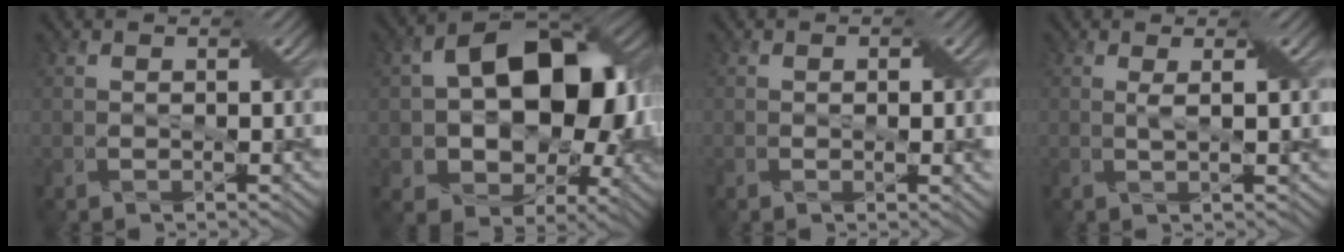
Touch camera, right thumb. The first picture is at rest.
{"total": 17.1, "force": [0.8, 11.5, 12.5], "torque": [-0.179, -0.013, 0.021]}
{"total": 2.8, "force": [0.1, 0.8, 2.7], "torque": [-0.039, 0.001, 0.003]}
{"total": 1.6, "force": [0.3, -0.1, 1.6], "torque": [-0.031, 0.004, 0.003]}